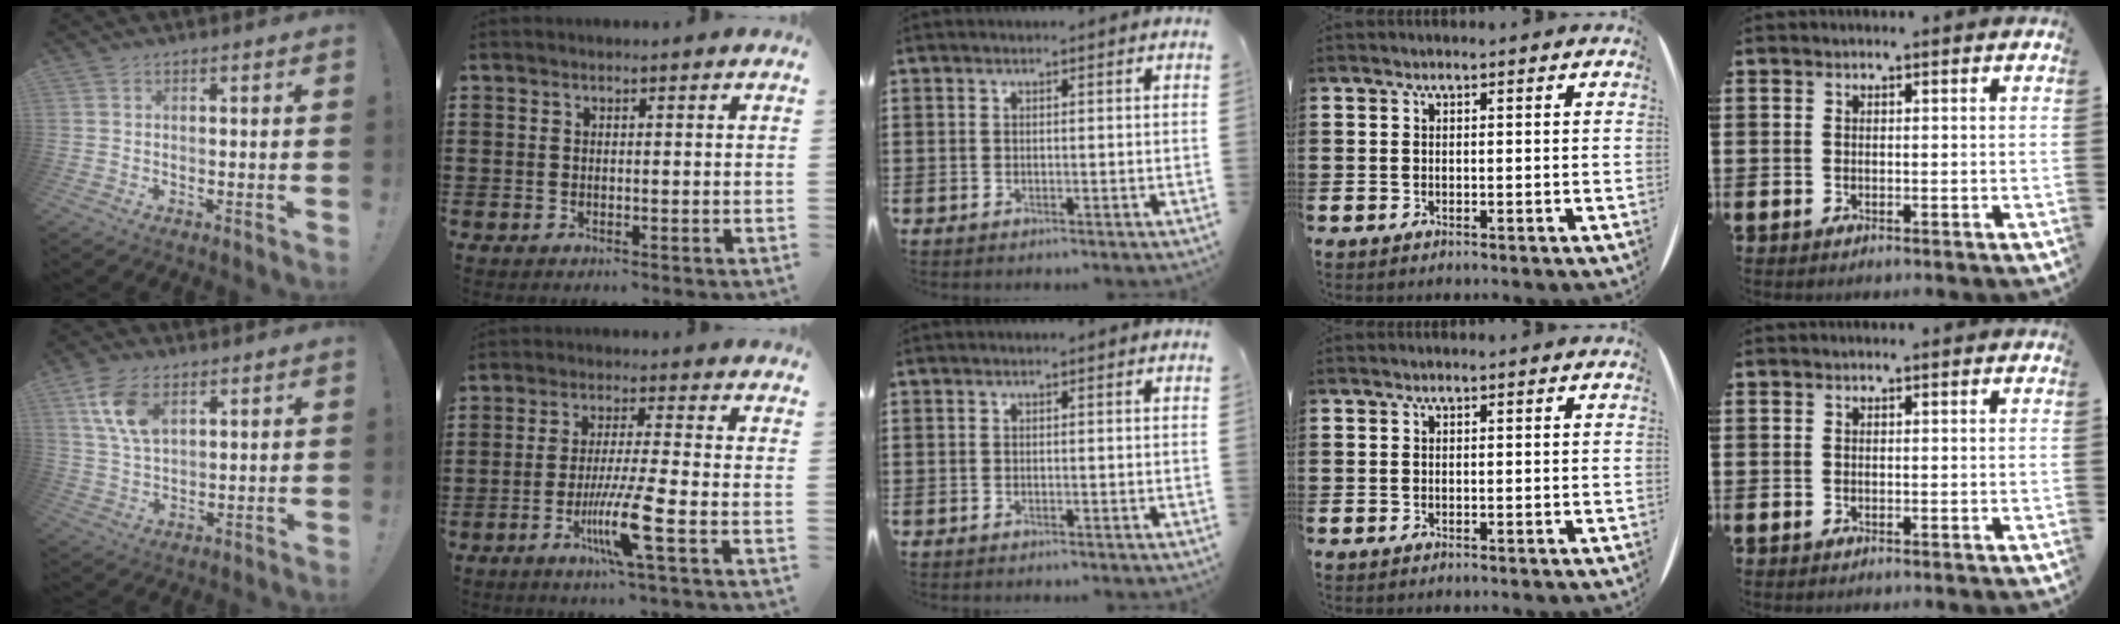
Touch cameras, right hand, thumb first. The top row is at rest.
{"thumb": {"total": 10.5, "force": [5.1, 5.7, 7.2], "torque": [-0.143, -0.012, 0.095]}, "index": {"total": 8.9, "force": [-3.8, 0.2, 8.1], "torque": [-0.158, -0.017, -0.070]}}